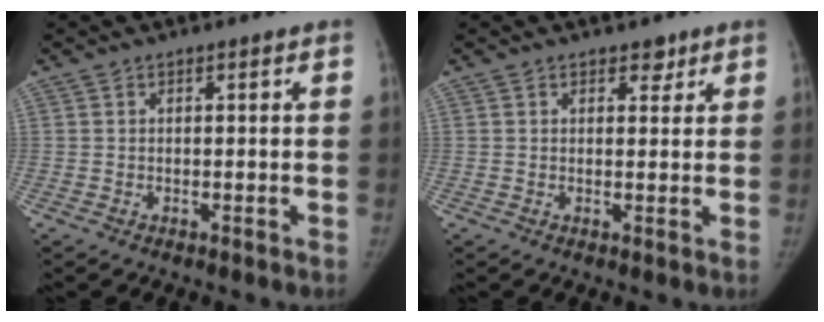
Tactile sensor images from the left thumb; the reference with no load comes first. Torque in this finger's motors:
{"motor_torque": [0.16, 0.02, 0.76, 0.05, 0.01]}